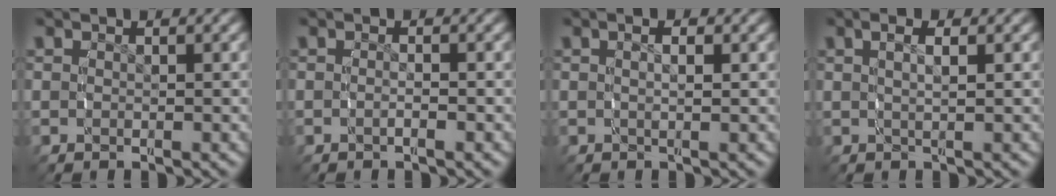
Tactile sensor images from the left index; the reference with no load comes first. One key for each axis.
{"total": 1.0, "fx": -0.6, "fy": 0.1, "fz": 0.7, "tx": -0.019, "ty": 0.000, "tz": -0.011}
{"total": 1.9, "fx": 0.5, "fy": 0.3, "fz": 1.8, "tx": -0.021, "ty": -0.002, "tz": 0.010}
{"total": 2.9, "fx": 1.2, "fy": 0.9, "fz": 2.5, "tx": -0.023, "ty": 0.012, "tz": 0.016}